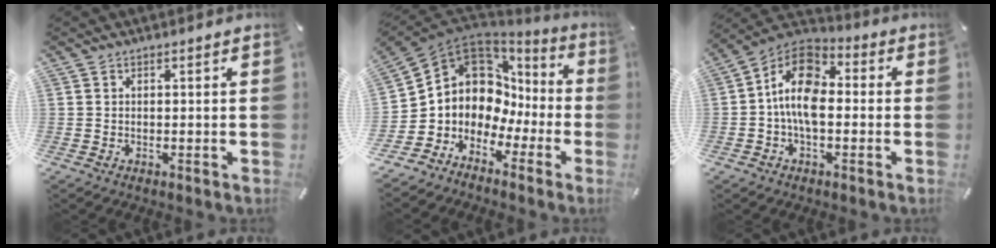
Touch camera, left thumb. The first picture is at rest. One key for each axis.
{"total": 8.8, "fx": 2.5, "fy": 8.0, "fz": 2.7, "tx": -0.070, "ty": -0.052, "tz": 0.050}
{"total": 11.7, "fx": -1.1, "fy": 7.1, "fz": 9.3, "tx": -0.188, "ty": -0.004, "tz": -0.024}